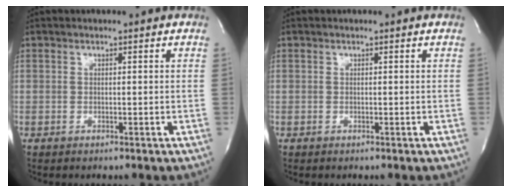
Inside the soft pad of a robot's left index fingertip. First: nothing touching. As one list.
[{"total": 0.0}]